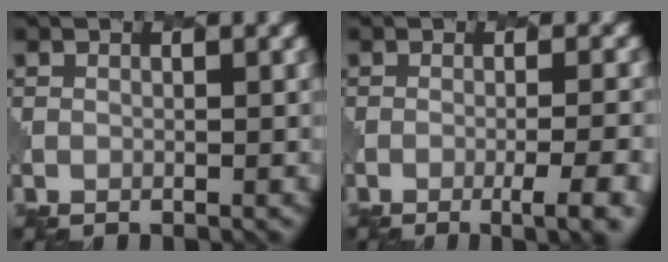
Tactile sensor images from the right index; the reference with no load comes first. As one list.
[{"total": 5.2, "force": [-2.3, 1.4, 4.5], "torque": [-0.049, 0.007, -0.026]}]